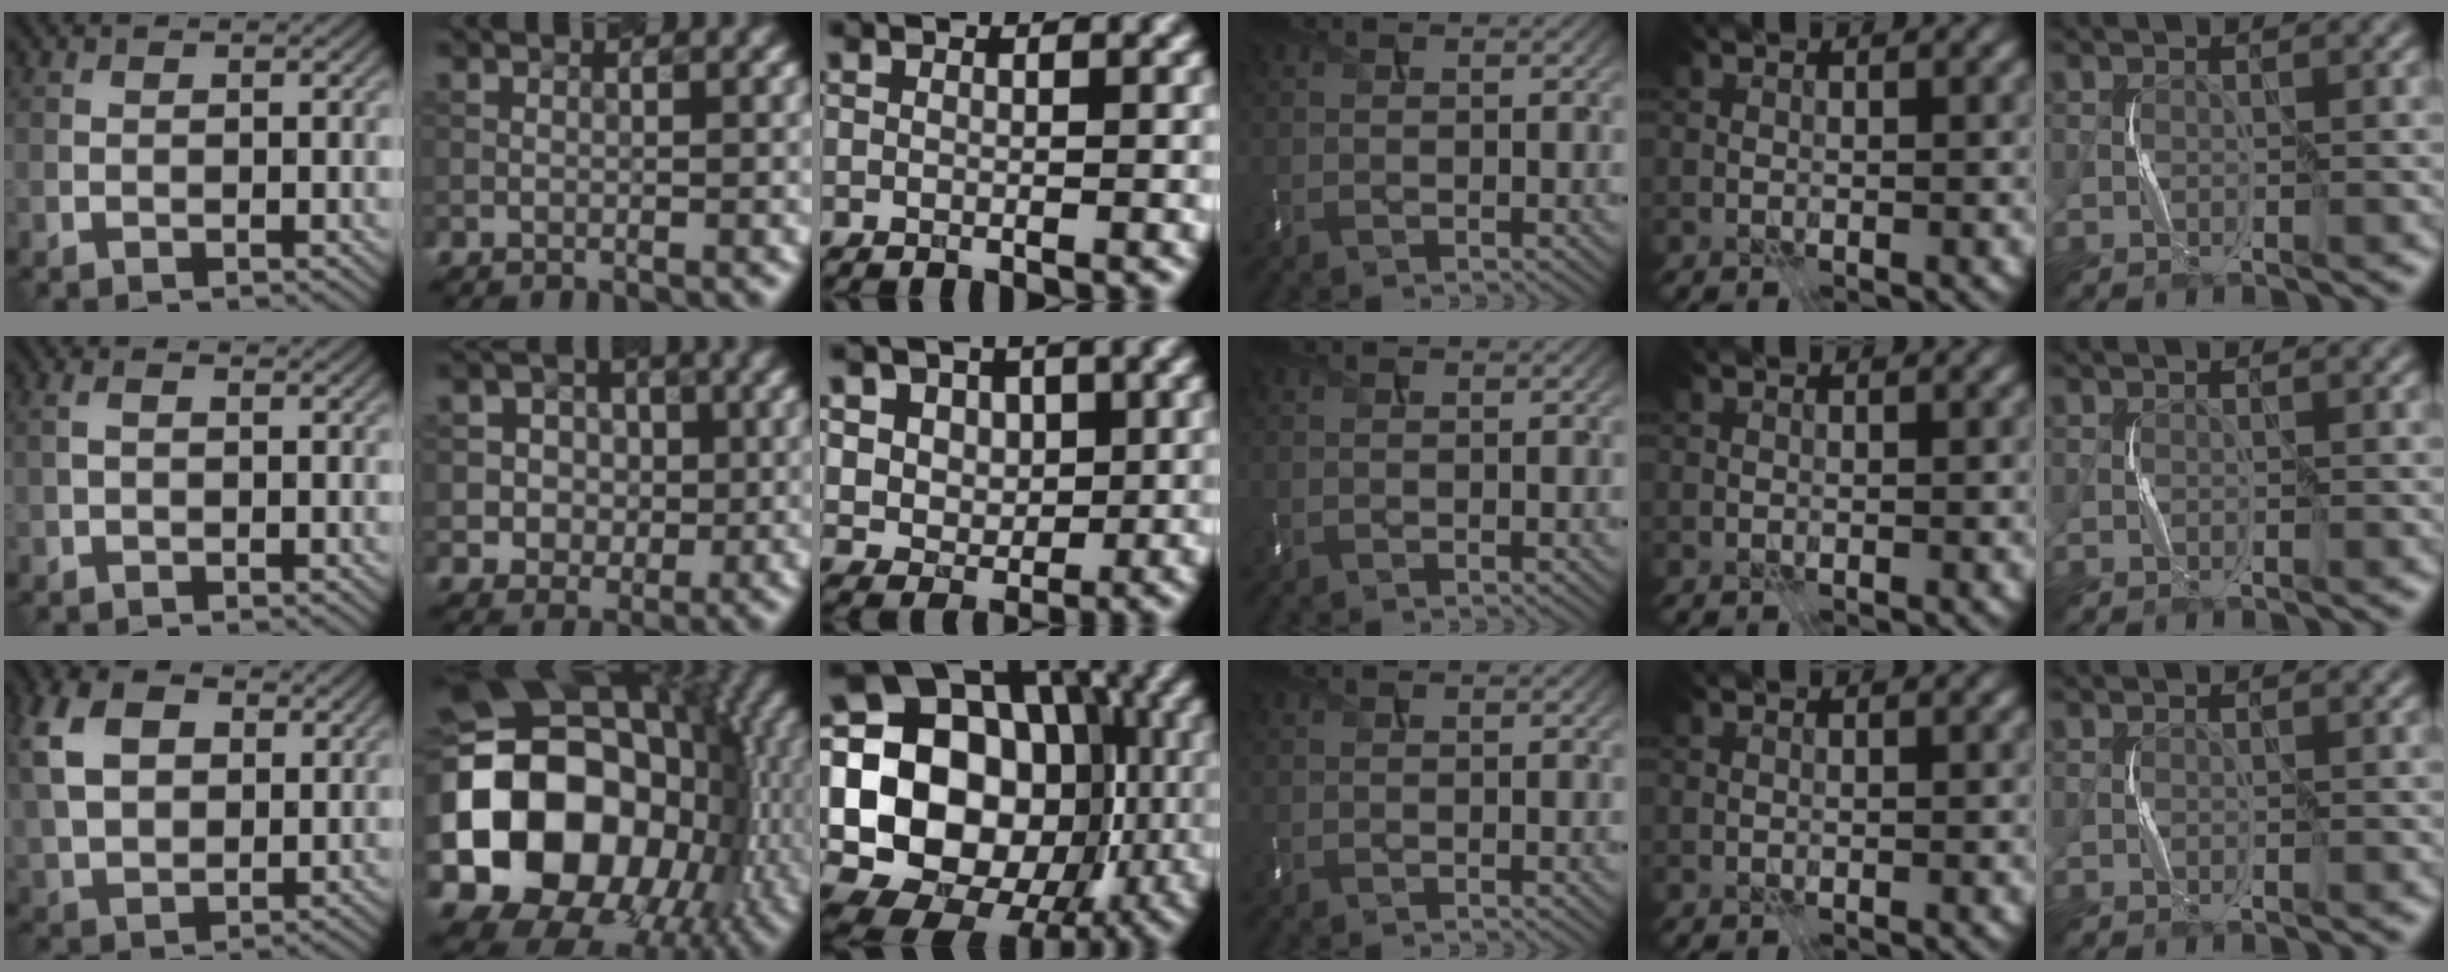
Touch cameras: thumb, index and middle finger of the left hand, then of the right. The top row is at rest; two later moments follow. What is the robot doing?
{"motion": "press", "object": "memory foam"}